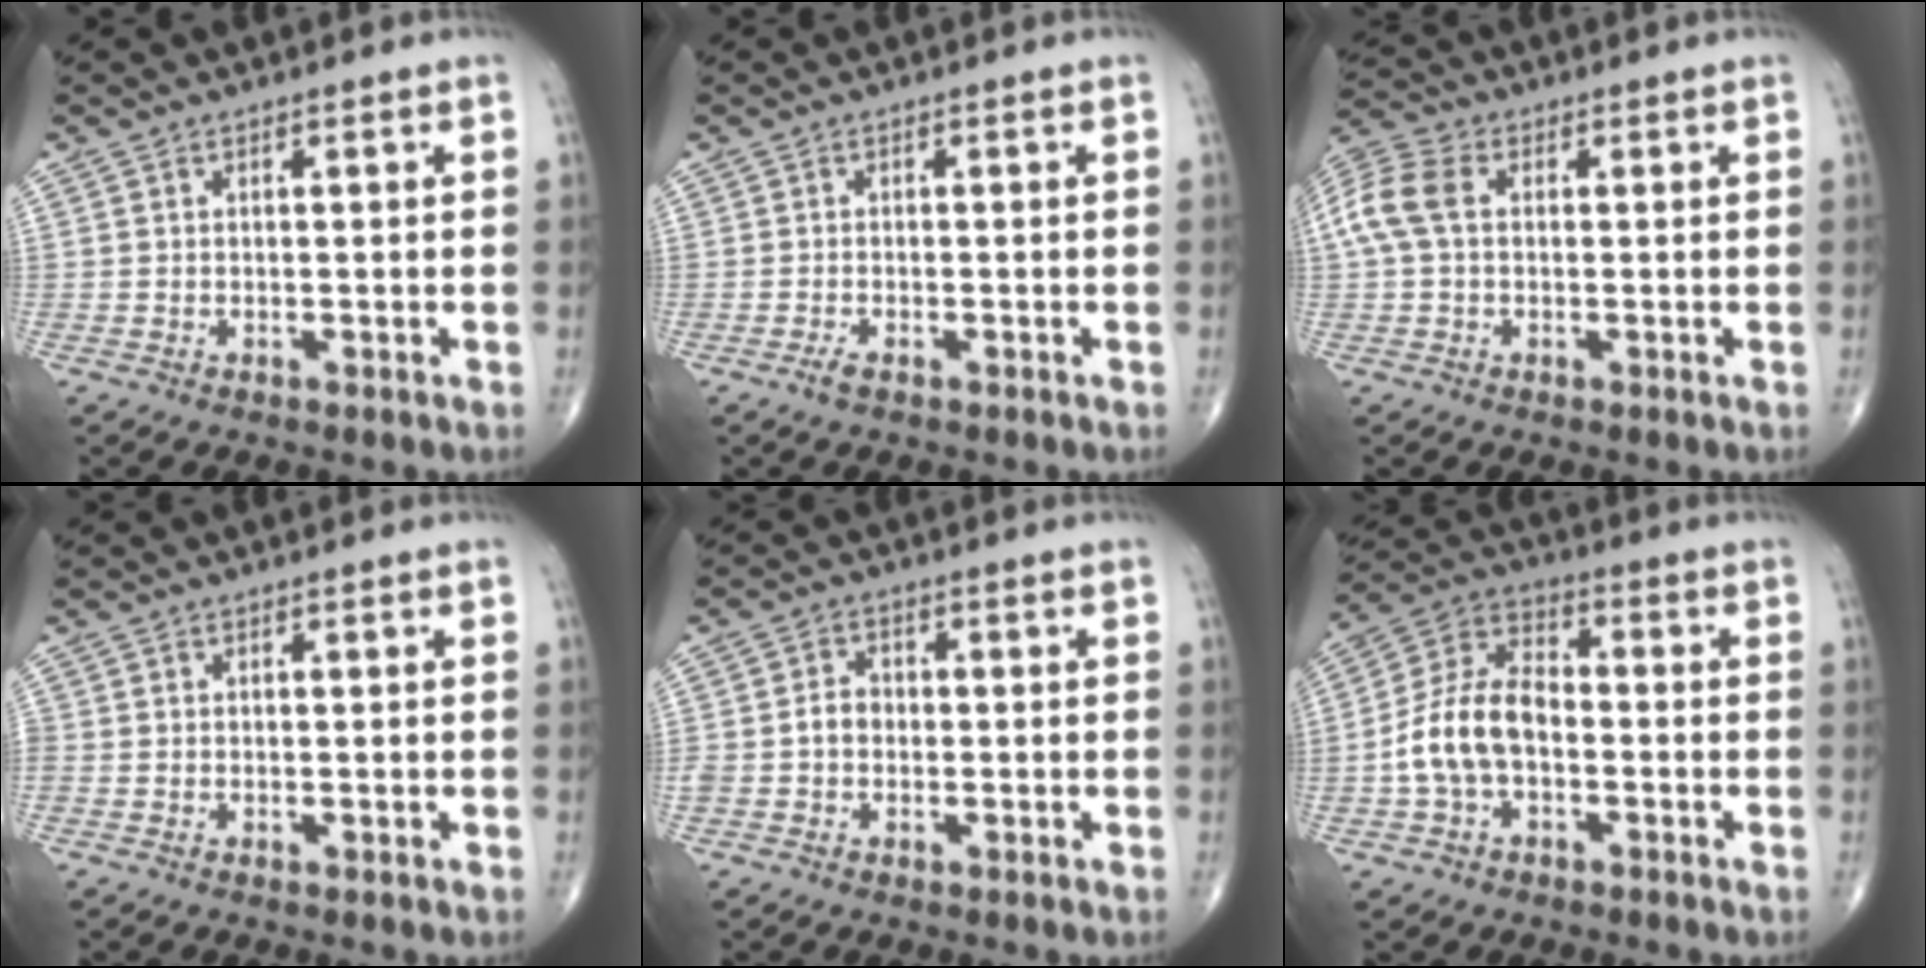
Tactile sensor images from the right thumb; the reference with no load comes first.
{"total": 1.5, "force": [-0.9, 0.5, 1.0], "torque": [-0.028, 0.001, -0.020]}
{"total": 8.6, "force": [0.9, 5.9, 6.2], "torque": [-0.148, 0.027, 0.015]}
{"total": 0.7, "force": [-0.3, 0.4, 0.4], "torque": [-0.011, -0.002, -0.012]}
{"total": 3.6, "force": [-0.7, 2.9, 2.0], "torque": [-0.031, 0.015, -0.017]}
{"total": 11.9, "force": [-2.3, 7.6, 8.9], "torque": [-0.168, 0.042, -0.051]}